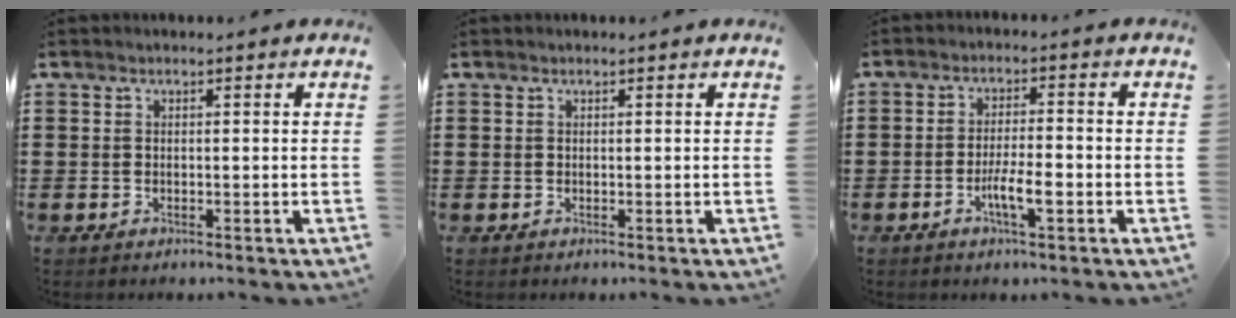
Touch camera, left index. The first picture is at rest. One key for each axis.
{"total": 0.0}
{"total": 5.0, "fx": -1.9, "fy": 1.0, "fz": 4.5, "tx": -0.086, "ty": 0.000, "tz": -0.038}